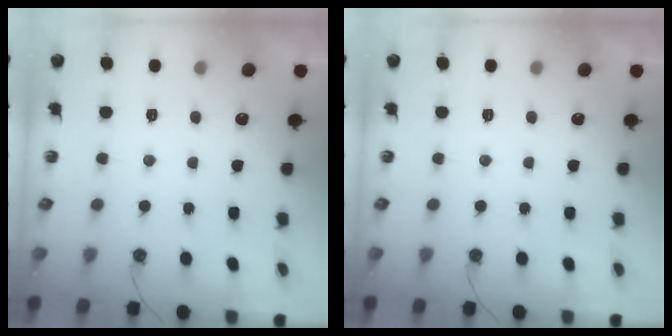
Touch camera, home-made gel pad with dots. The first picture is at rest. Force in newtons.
{"total": 0.0}